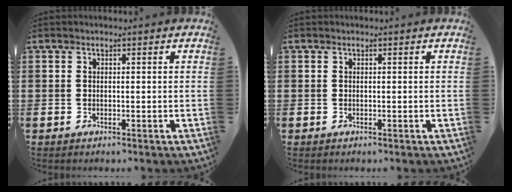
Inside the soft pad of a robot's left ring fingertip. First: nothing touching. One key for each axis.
{"total": 0.0}